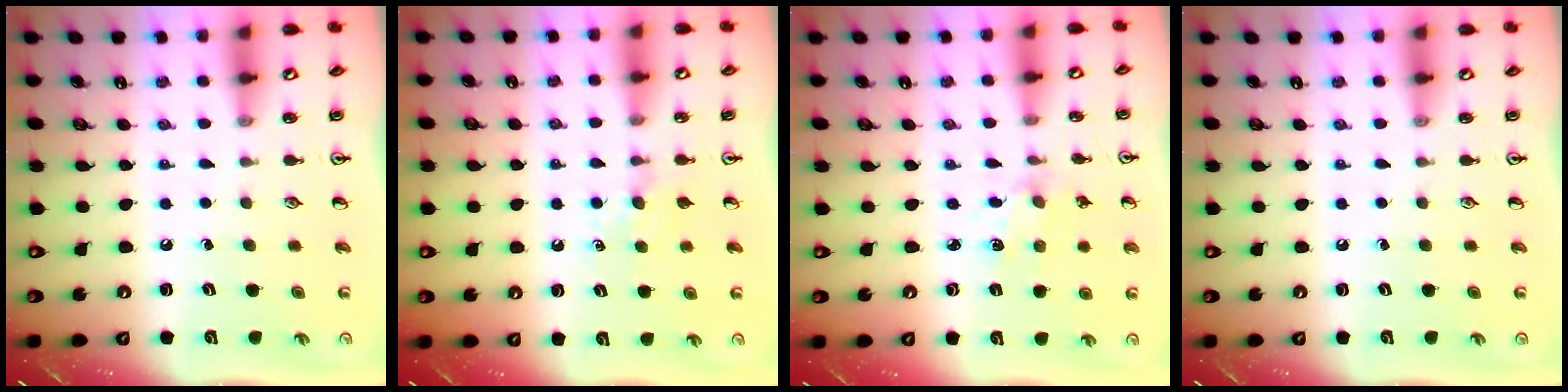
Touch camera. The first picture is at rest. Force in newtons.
{"total": 4.1, "press": 4.0, "slide": 0.6}
{"total": 2.0, "press": 2.0, "slide": 0.3}
{"total": 0.0}